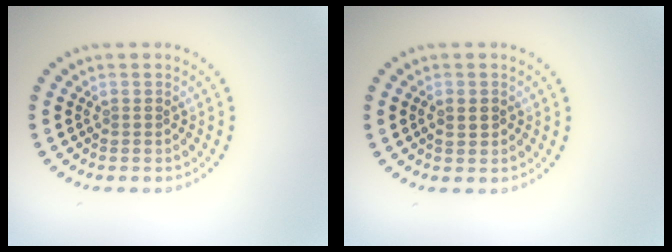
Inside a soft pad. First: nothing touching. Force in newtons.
{"total": 1.1, "press": 1.1, "slide": 0.2}